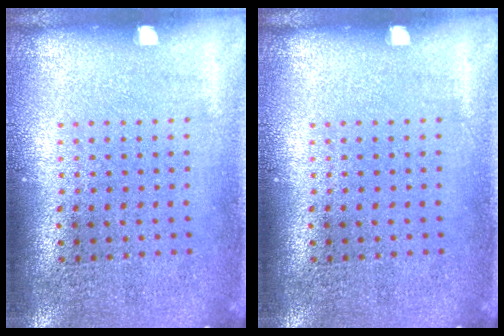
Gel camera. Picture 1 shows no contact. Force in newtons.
{"total": 0.0}